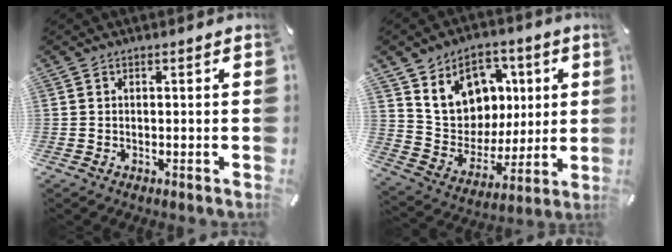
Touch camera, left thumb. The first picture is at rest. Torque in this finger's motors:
{"motor_torque": [1.07, 0.23, 1.60, -1.17, 0.14]}